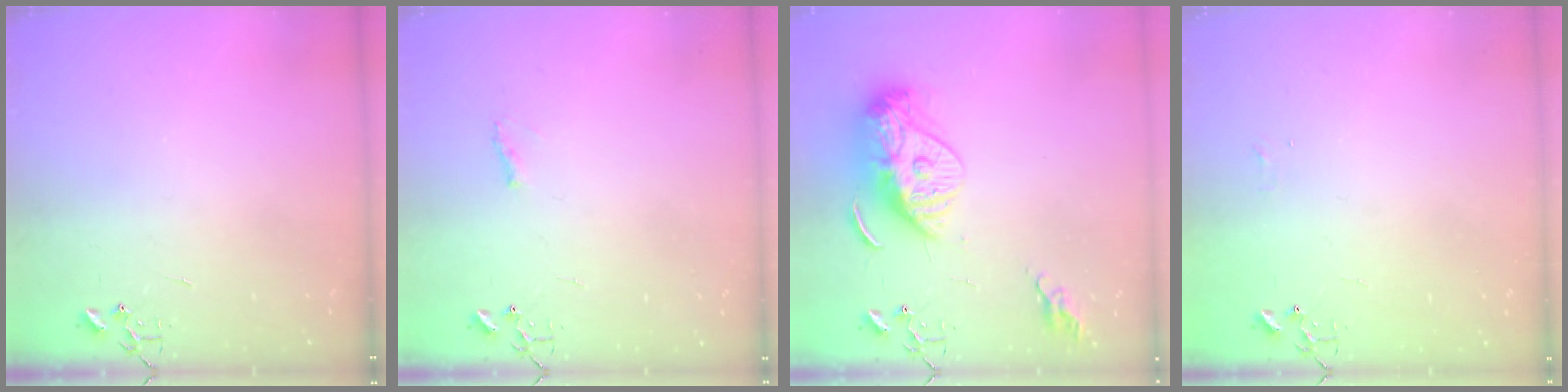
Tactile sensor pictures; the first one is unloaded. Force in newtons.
{"total": 4.7, "press": 4.6, "slide": 0.6}
{"total": 15.5, "press": 15.4, "slide": 1.3}
{"total": 3.8, "press": 3.8, "slide": 0.6}